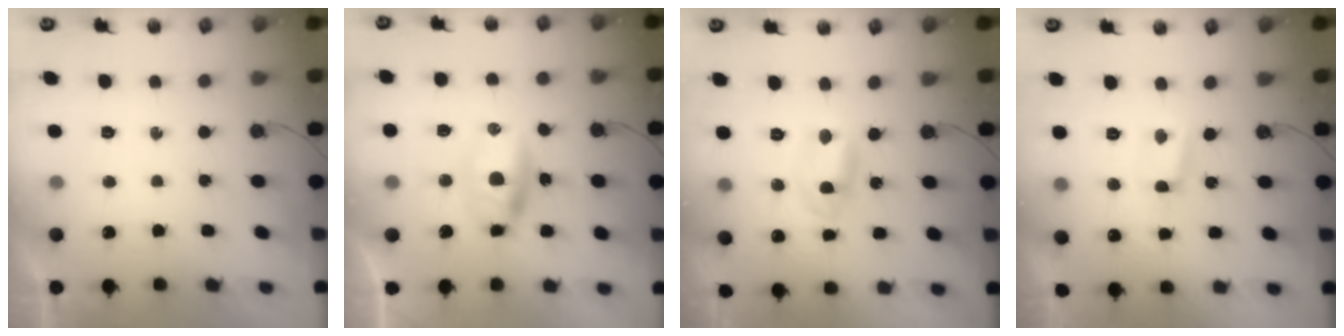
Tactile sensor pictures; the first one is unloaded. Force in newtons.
{"total": 7.4, "press": 7.4, "slide": 0.8}
{"total": 2.7, "press": 2.5, "slide": 1.2}
{"total": 2.5, "press": 2.5, "slide": 0.3}